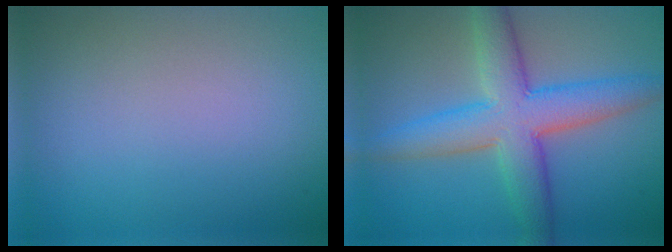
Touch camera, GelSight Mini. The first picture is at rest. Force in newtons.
{"total": 7.5, "press": 7.5, "slide": 0.6}